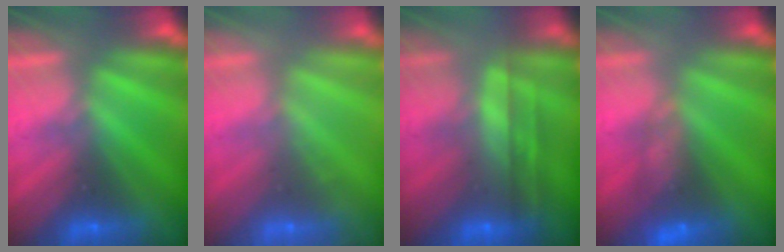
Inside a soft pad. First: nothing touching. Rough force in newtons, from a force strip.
{"total": 1.8}
{"total": 5.7}
{"total": 6.5}